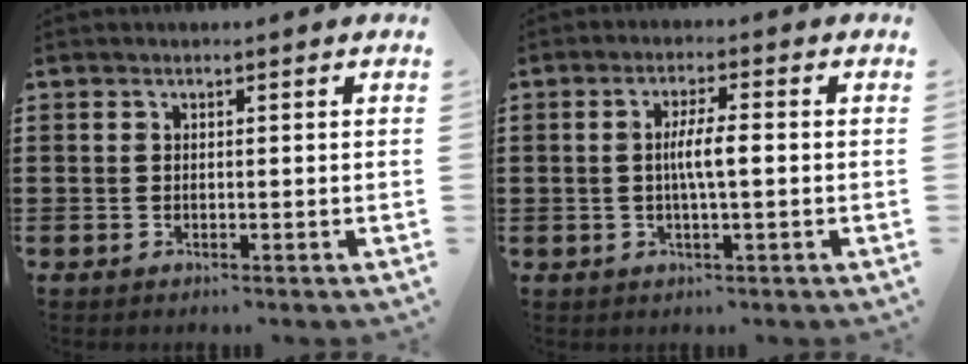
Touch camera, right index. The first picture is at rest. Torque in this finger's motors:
{"motor_torque": [1.20, 0.19, 0.27, 0.13]}